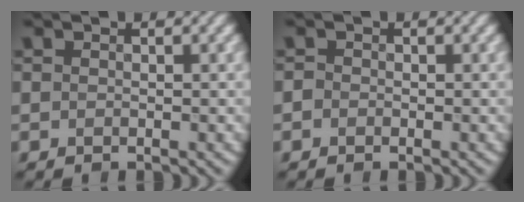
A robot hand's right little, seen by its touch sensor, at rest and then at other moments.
{"total": 0.8, "force": [-0.2, 0.8, 0.3], "torque": [-0.005, 0.003, -0.008]}